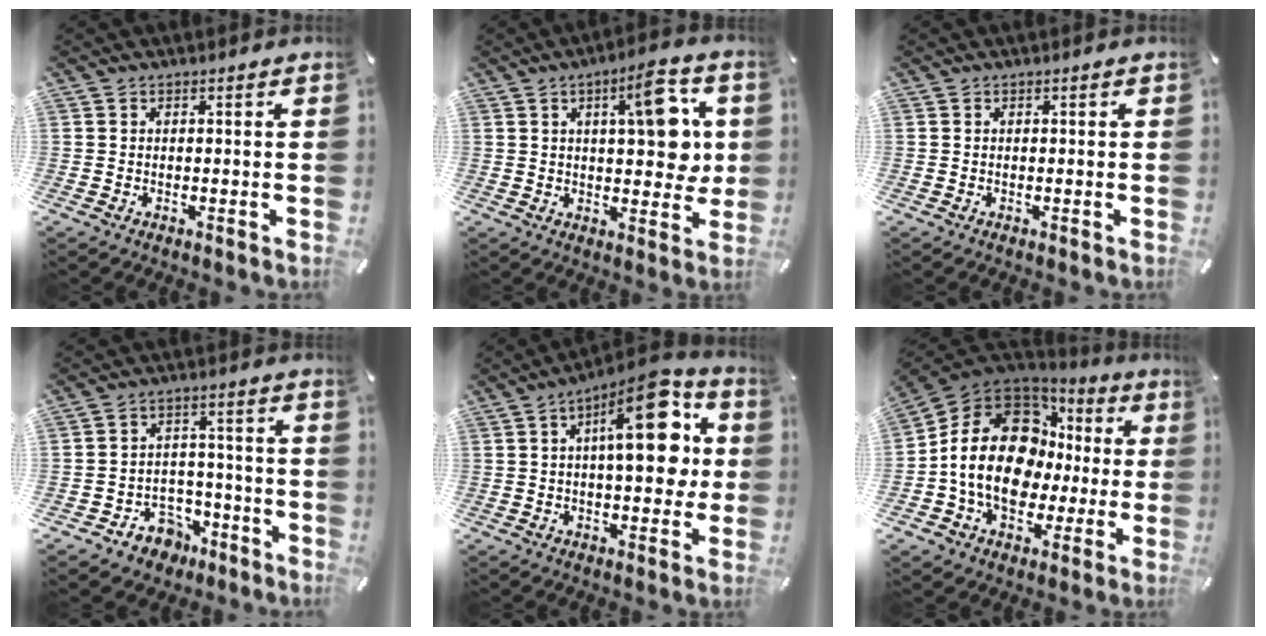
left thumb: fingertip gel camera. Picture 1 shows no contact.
{"total": 13.8, "force": [4.4, 5.7, 11.8], "torque": [-0.147, -0.014, 0.065]}
{"total": 0.0}
{"total": 7.4, "force": [-3.7, 6.2, 1.6], "torque": [-0.021, 0.039, -0.059]}
{"total": 18.7, "force": [4.7, 7.7, 16.4], "torque": [-0.221, -0.019, 0.072]}
{"total": 19.9, "force": [0.9, 15.0, 13.0], "torque": [-0.271, 0.007, 0.019]}